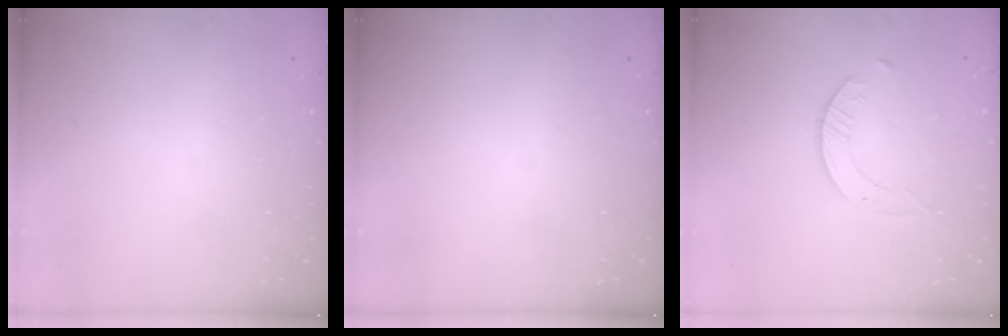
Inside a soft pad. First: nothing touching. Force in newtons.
{"total": 0.0}
{"total": 3.1, "press": 3.1, "slide": 0.4}